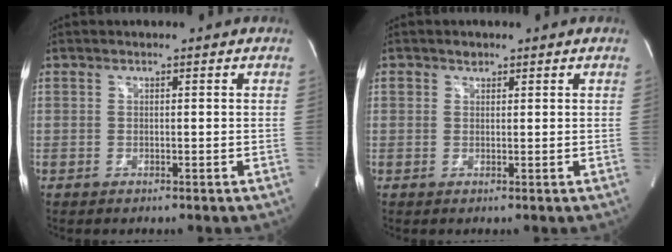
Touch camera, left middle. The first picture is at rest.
{"total": 1.1, "force": [0.8, 0.7, 0.2], "torque": [-0.002, 0.000, 0.012]}